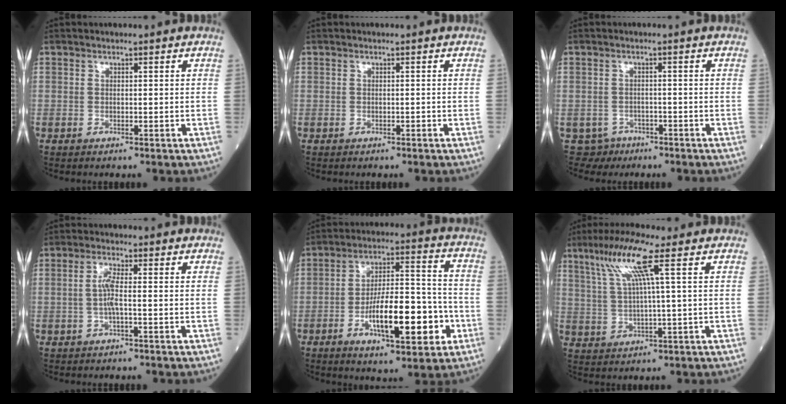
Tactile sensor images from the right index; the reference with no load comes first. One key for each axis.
{"total": 0.0}
{"total": 3.3, "fx": -2.1, "fy": 2.4, "fz": -0.4, "tx": 0.004, "ty": 0.004, "tz": -0.033}
{"total": 2.9, "fx": -0.5, "fy": 0.1, "fz": 2.8, "tx": -0.063, "ty": 0.000, "tz": -0.011}
{"total": 15.1, "fx": -5.3, "fy": 4.3, "fz": 13.5, "tx": -0.226, "ty": 0.014, "tz": -0.079}
{"total": 8.6, "fx": 4.0, "fy": -0.7, "fz": 7.6, "tx": -0.158, "ty": 0.013, "tz": 0.081}